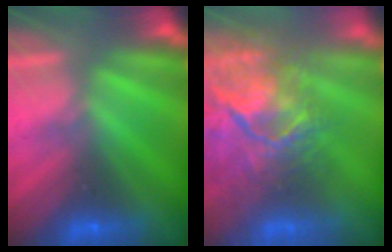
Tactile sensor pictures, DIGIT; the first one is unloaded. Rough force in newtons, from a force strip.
{"total": 10.8}